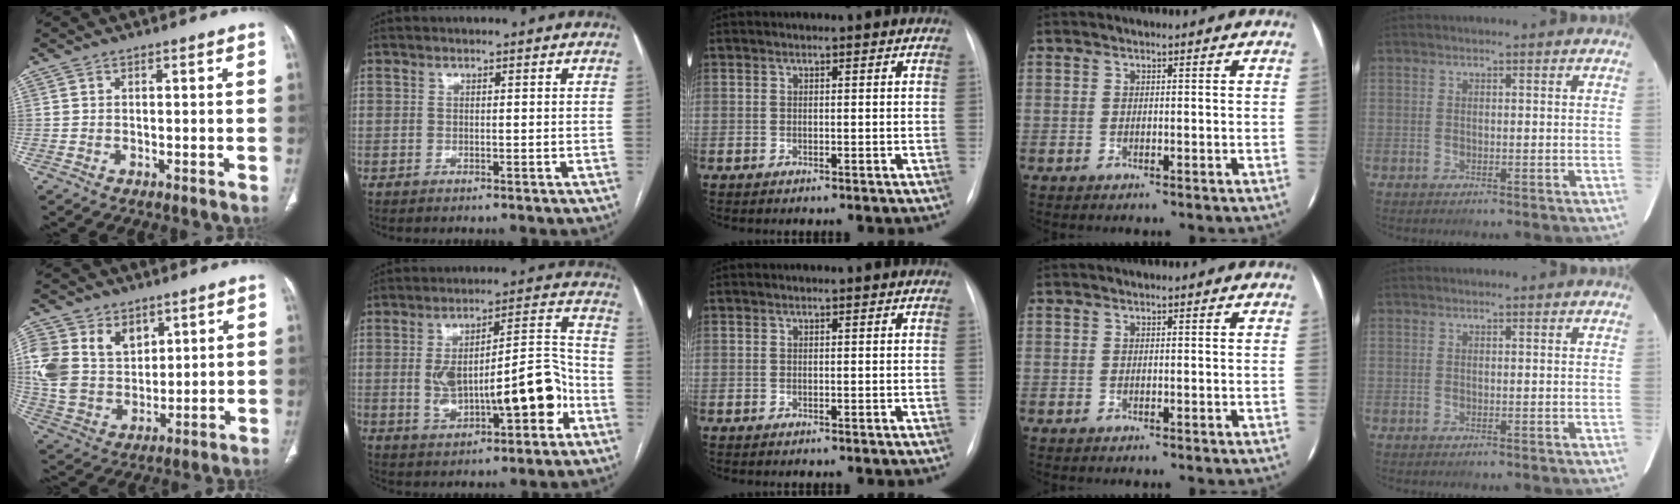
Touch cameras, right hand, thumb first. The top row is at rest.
{"thumb": {"total": 17.5, "force": [6.2, 13.1, 9.7], "torque": [-0.201, -0.009, 0.135]}, "index": {"total": 15.9, "force": [-3.3, 5.1, 14.7], "torque": [-0.233, 0.033, -0.037]}}